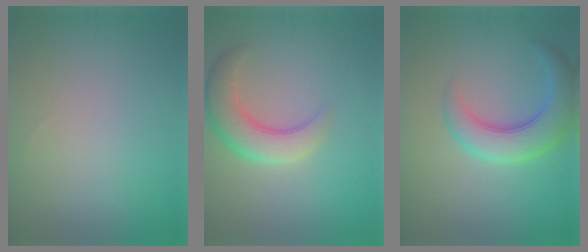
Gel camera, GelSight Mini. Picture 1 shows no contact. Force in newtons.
{"total": 5.2, "press": 5.2, "slide": 0.3}
{"total": 5.8, "press": 5.8, "slide": 0.3}